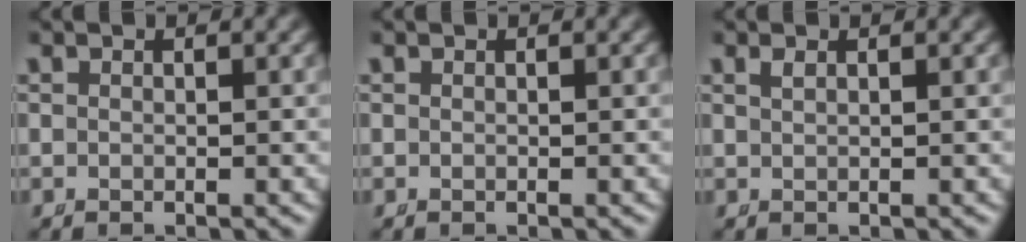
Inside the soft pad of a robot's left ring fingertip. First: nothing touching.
{"total": 0.0}
{"total": 0.6, "force": [0.3, -0.3, 0.3], "torque": [-0.006, -0.002, 0.013]}